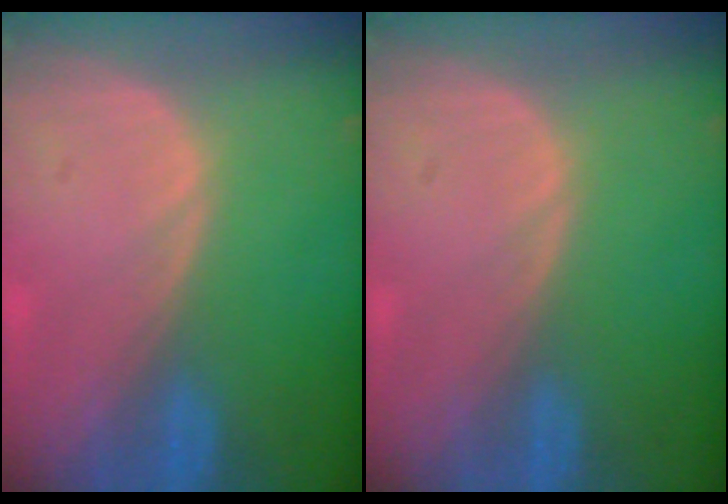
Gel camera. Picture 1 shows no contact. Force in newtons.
{"total": 0.0}